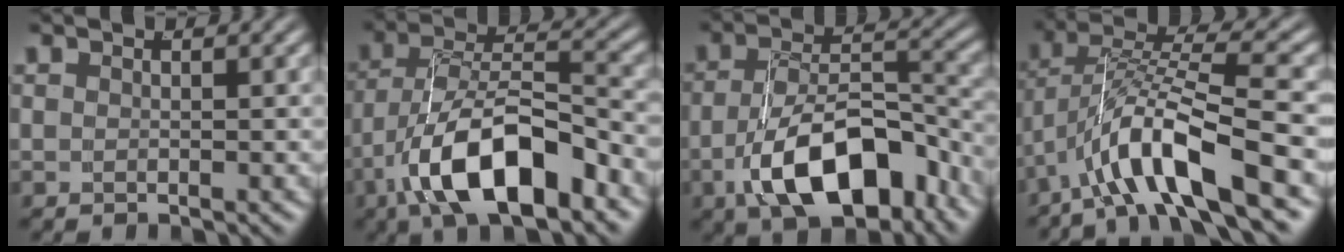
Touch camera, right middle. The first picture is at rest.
{"total": 8.3, "force": [-3.2, 3.5, 6.8], "torque": [-0.117, -0.016, -0.043]}
{"total": 9.8, "force": [-5.0, 4.5, 7.2], "torque": [-0.107, -0.019, -0.065]}
{"total": 6.8, "force": [-1.7, 3.1, 5.9], "torque": [-0.124, -0.011, -0.022]}